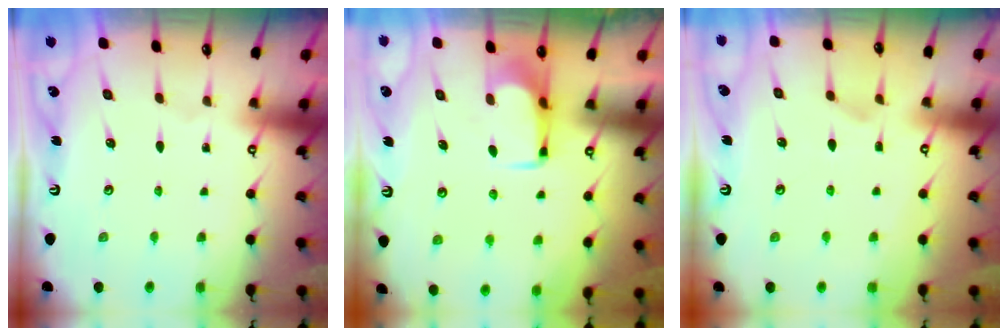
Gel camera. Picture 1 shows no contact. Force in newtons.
{"total": 1.7, "press": 1.7, "slide": 0.4}
{"total": 2.4, "press": 2.0, "slide": 1.2}